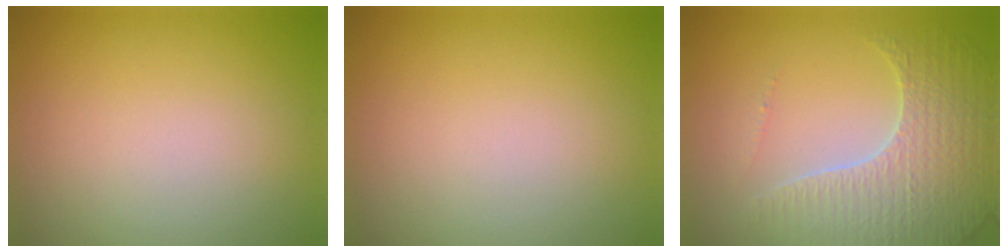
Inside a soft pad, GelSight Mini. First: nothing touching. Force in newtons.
{"total": 0.0}
{"total": 4.9, "press": 4.5, "slide": 2.1}